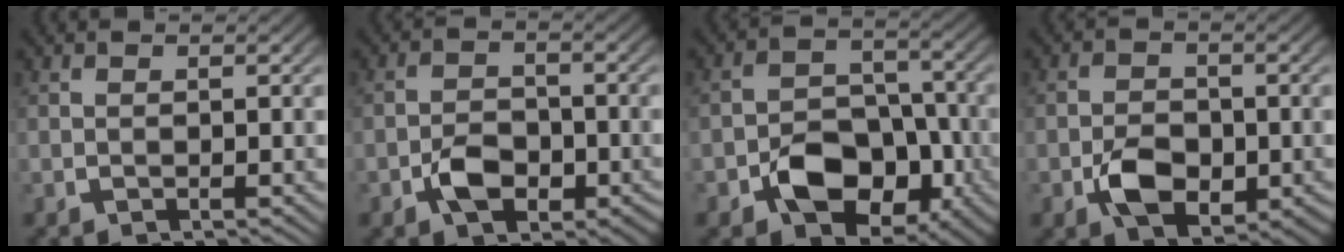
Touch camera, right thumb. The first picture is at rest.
{"total": 4.6, "force": [-1.7, 3.2, 2.9], "torque": [-0.054, -0.019, -0.022]}
{"total": 9.1, "force": [-2.9, 6.5, 5.6], "torque": [-0.101, -0.030, -0.040]}
{"total": 6.3, "force": [-1.6, 4.2, 4.3], "torque": [-0.088, -0.028, -0.016]}